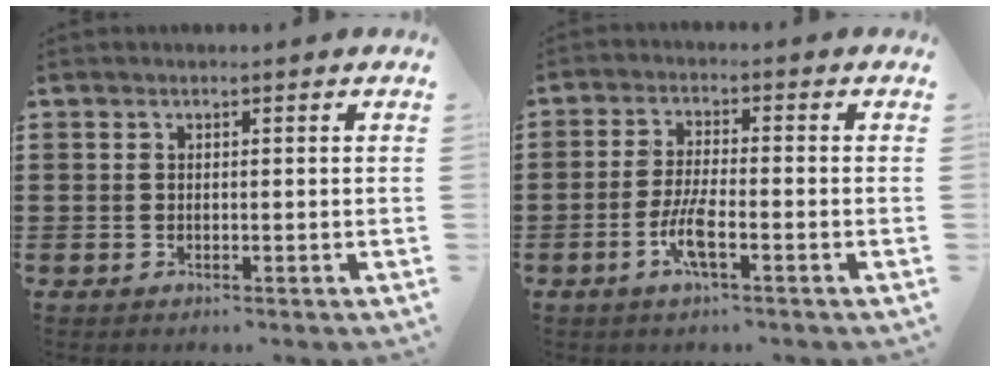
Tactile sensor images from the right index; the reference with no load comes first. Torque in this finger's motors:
{"motor_torque": [1.28, 0.86, 0.27, 0.16]}